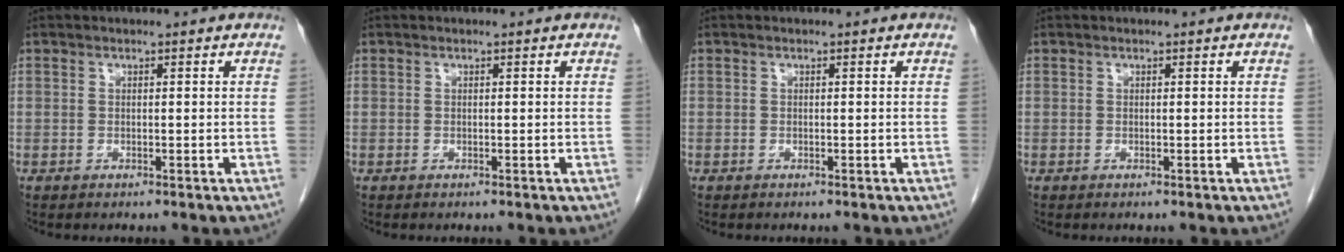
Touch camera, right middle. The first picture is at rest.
{"total": 0.0}
{"total": 0.0}
{"total": 0.0}